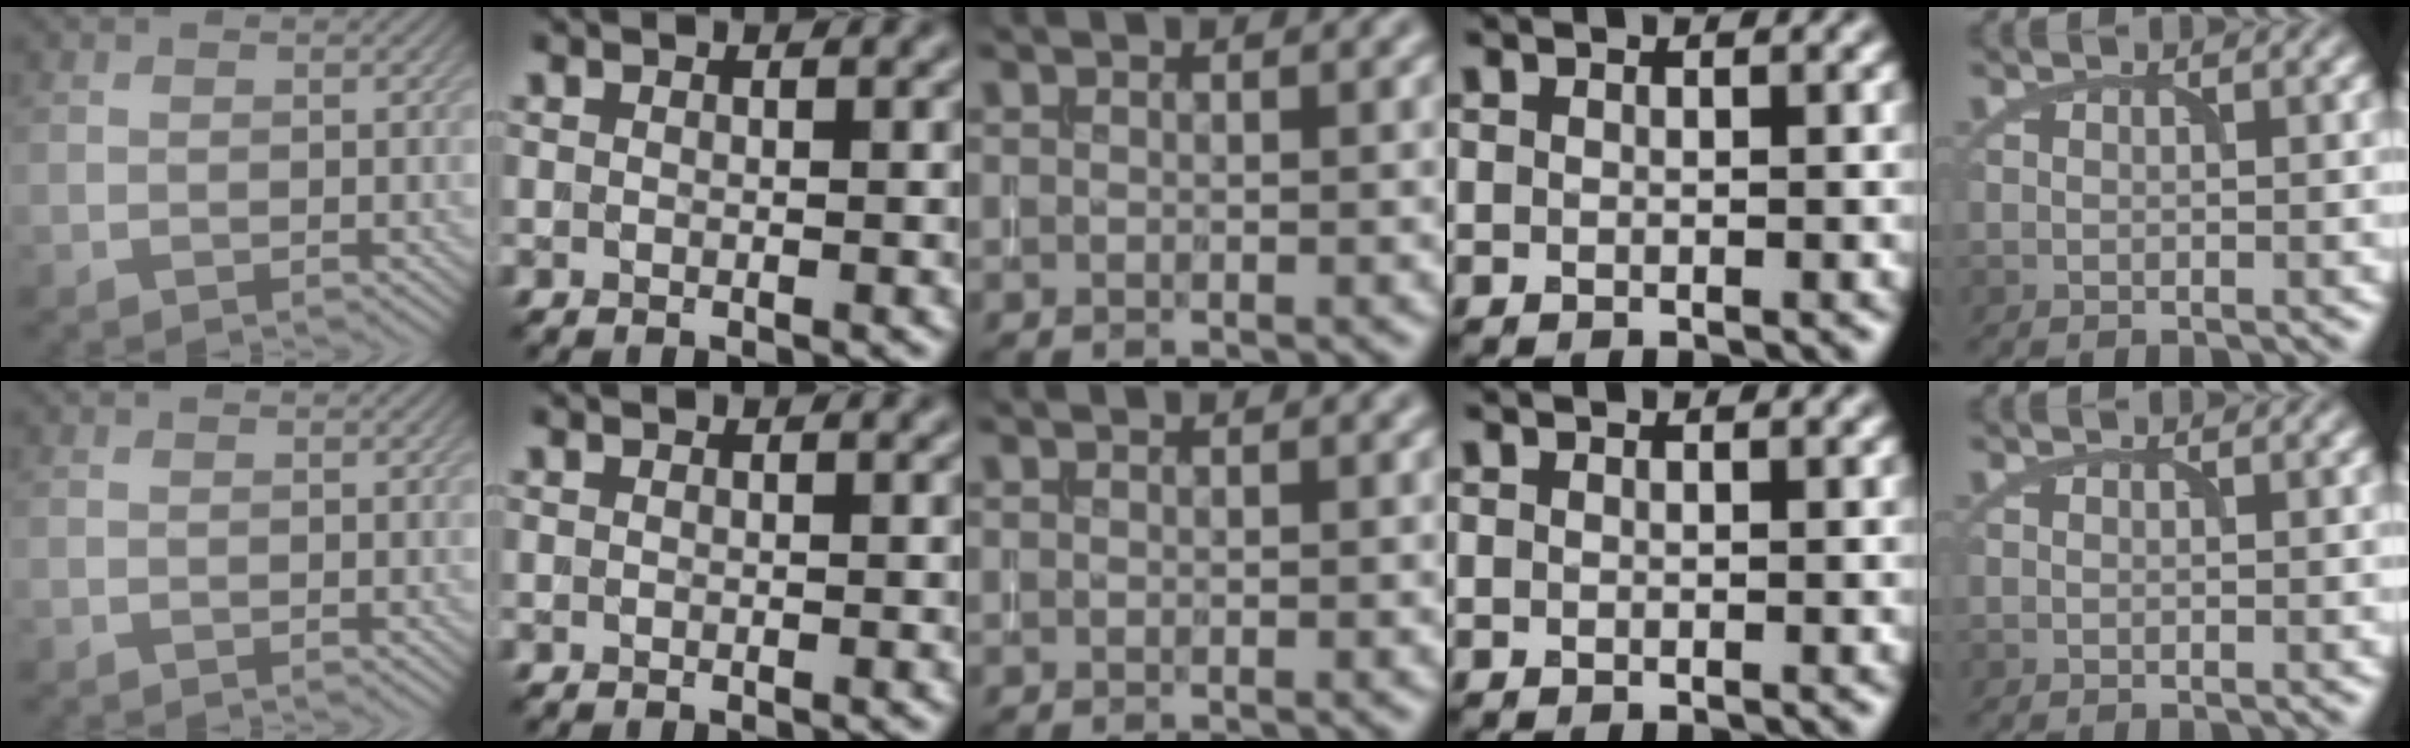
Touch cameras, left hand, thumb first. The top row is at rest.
{}